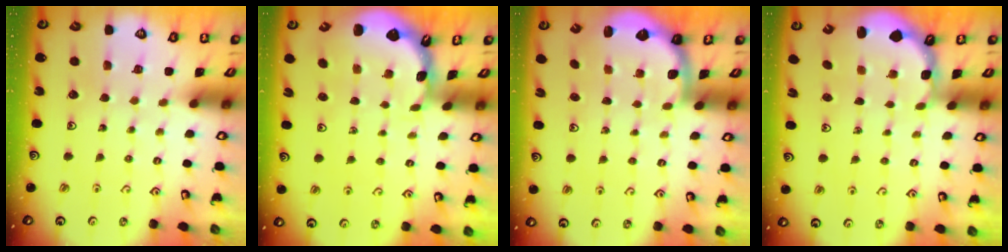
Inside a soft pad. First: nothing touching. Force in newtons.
{"total": 1.5, "press": 1.5, "slide": 0.2}
{"total": 2.2, "press": 2.1, "slide": 0.8}
{"total": 2.6, "press": 1.9, "slide": 1.7}